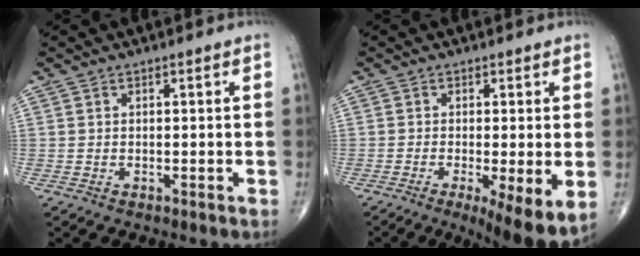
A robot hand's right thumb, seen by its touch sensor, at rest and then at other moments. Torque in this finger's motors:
{"motor_torque": [0.14, 0.44, 0.04, -0.17, 0.07]}